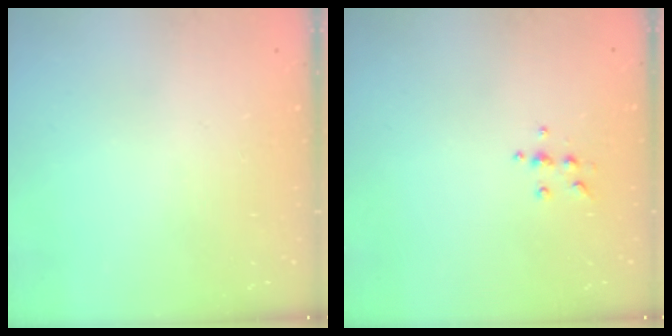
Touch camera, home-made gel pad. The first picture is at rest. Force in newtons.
{"total": 5.6, "press": 5.6, "slide": 0.7}